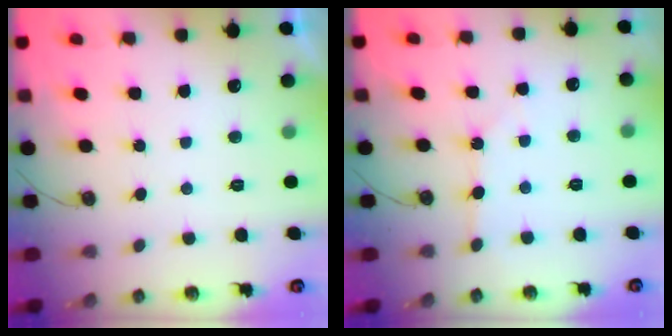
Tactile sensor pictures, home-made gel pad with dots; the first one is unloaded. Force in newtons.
{"total": 3.0, "press": 3.0, "slide": 0.3}